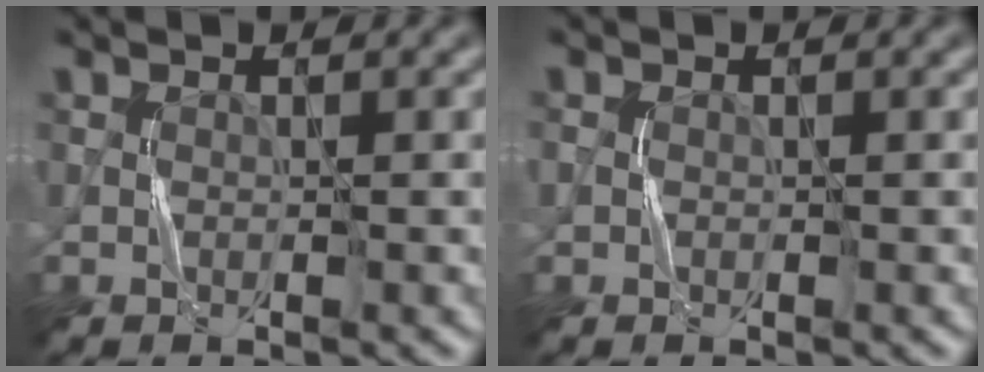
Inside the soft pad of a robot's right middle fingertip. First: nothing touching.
{"total": 0.6, "force": [-0.1, 0.5, 0.2], "torque": [-0.003, -0.002, -0.004]}